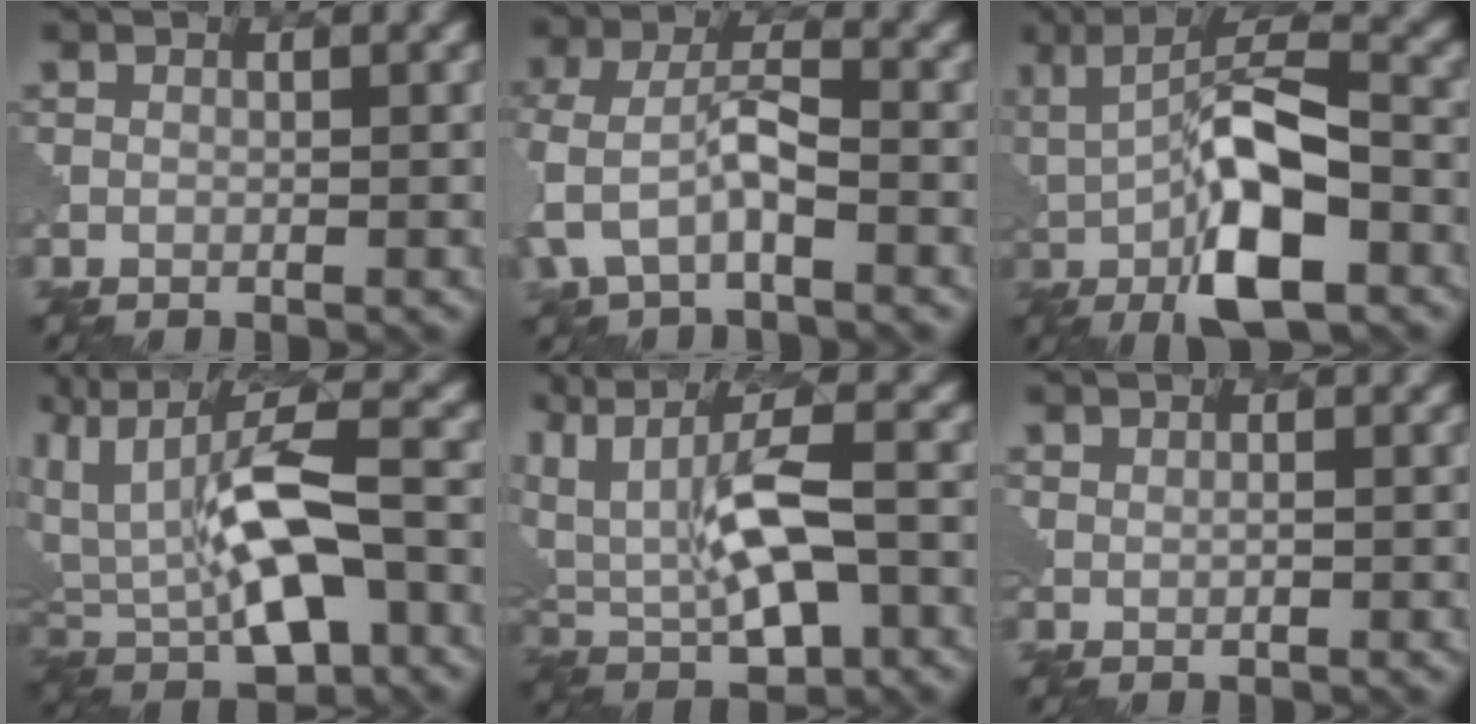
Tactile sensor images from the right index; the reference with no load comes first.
{"total": 4.9, "force": [-1.4, 2.4, 4.1], "torque": [-0.100, 0.008, -0.033]}
{"total": 10.1, "force": [-1.4, 3.7, 9.3], "torque": [-0.157, 0.008, -0.028]}
{"total": 11.2, "force": [-0.5, 5.2, 9.9], "torque": [-0.175, 0.010, -0.015]}
{"total": 9.9, "force": [0.9, 4.7, 8.6], "torque": [-0.158, 0.008, 0.010]}
{"total": 0.9, "force": [0.4, 0.5, 0.6], "torque": [-0.012, 0.001, 0.009]}